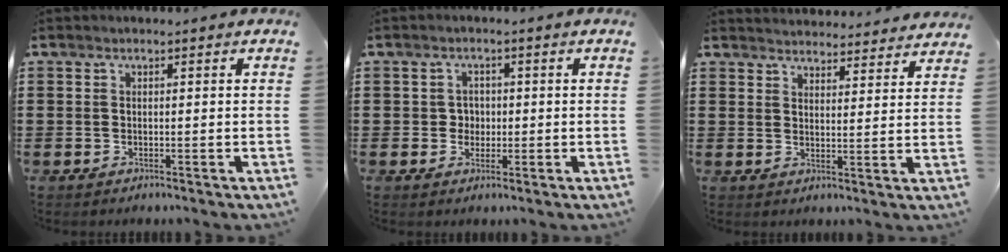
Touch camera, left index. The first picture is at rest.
{"total": 2.3, "force": [0.0, 2.1, 0.8], "torque": [-0.024, 0.009, -0.005]}
{"total": 3.6, "force": [3.6, -0.1, -0.2], "torque": [-0.001, -0.025, 0.062]}